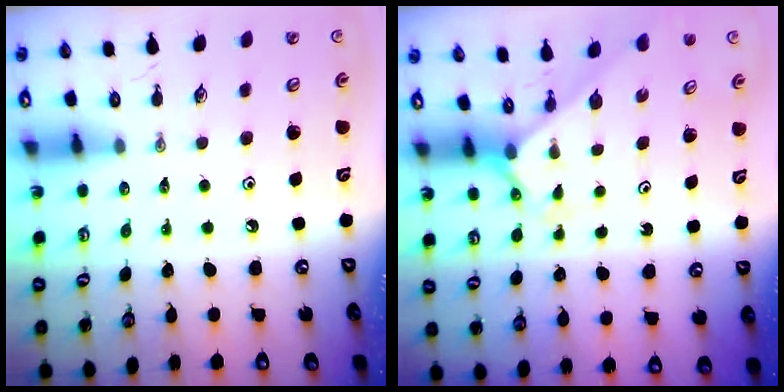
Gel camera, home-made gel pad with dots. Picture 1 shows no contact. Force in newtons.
{"total": 1.9, "press": 1.9, "slide": 0.2}